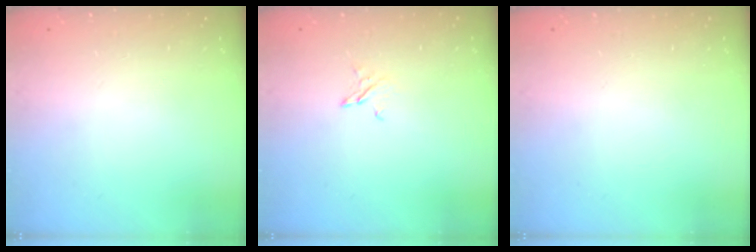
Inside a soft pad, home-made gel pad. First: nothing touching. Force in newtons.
{"total": 2.7, "press": 2.7, "slide": 0.3}
{"total": 0.0}